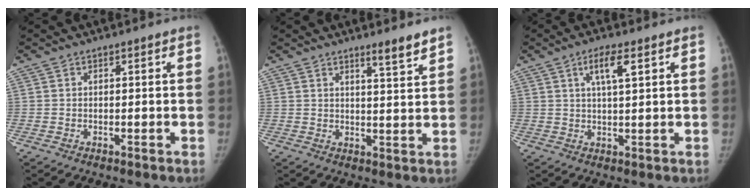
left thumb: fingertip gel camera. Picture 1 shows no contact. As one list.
[{"total": 4.3, "force": [3.5, 0.1, 2.6], "torque": [-0.032, -0.032, 0.051]}, {"total": 5.2, "force": [2.3, 1.2, 4.5], "torque": [-0.081, -0.003, 0.043]}]